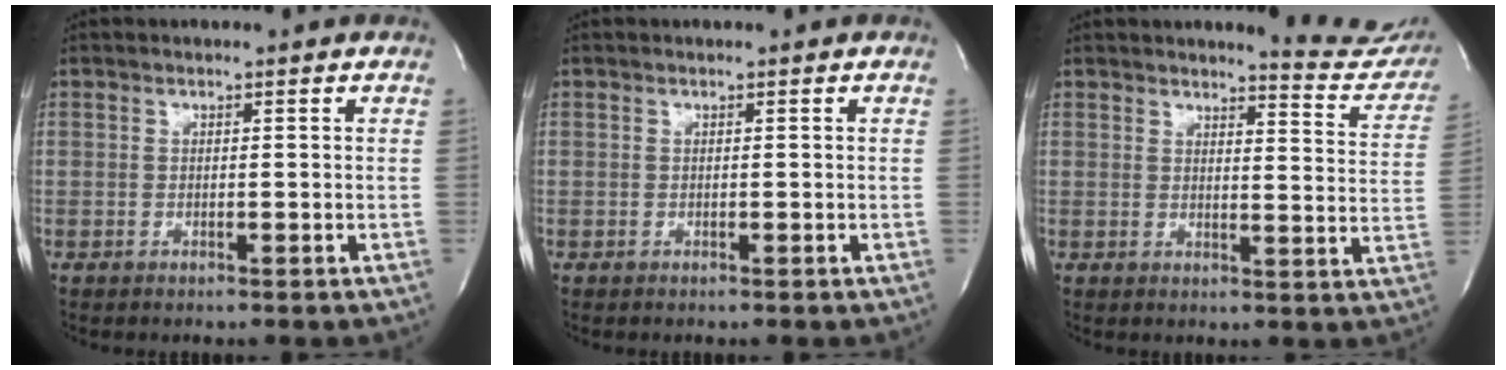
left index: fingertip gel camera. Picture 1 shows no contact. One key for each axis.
{"total": 0.0}
{"total": 10.2, "fx": 10.0, "fy": 1.1, "fz": 1.7, "tx": -0.002, "ty": -0.069, "tz": 0.092}